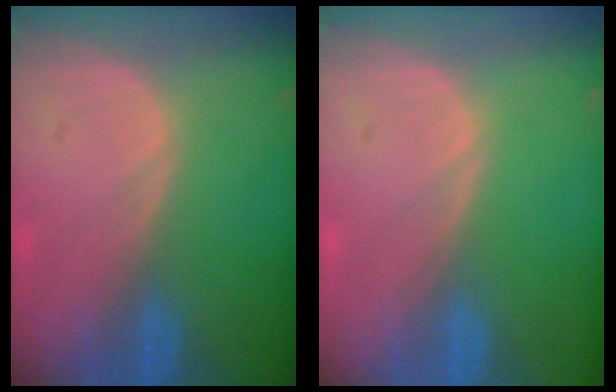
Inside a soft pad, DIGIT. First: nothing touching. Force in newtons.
{"total": 0.0}